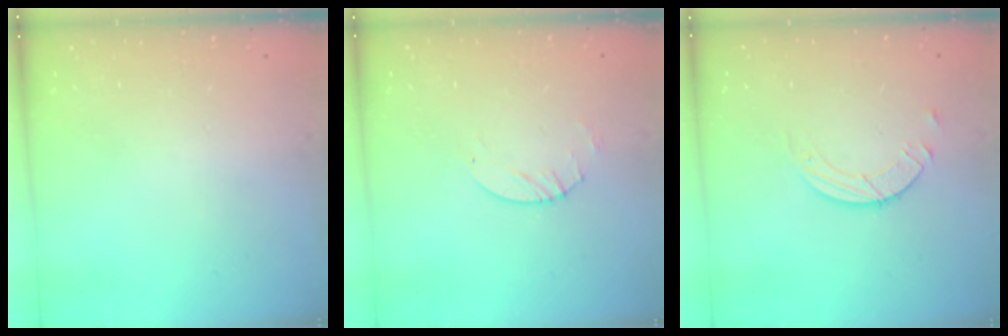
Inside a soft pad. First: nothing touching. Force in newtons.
{"total": 2.6, "press": 2.5, "slide": 0.4}
{"total": 3.7, "press": 3.7, "slide": 0.4}